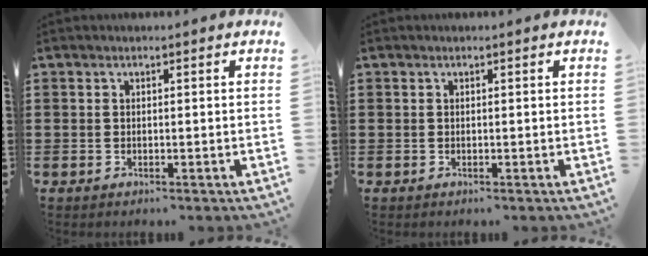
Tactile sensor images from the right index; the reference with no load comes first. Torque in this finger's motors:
{"motor_torque": [-0.03, 0.03, 0.00, 0.00]}